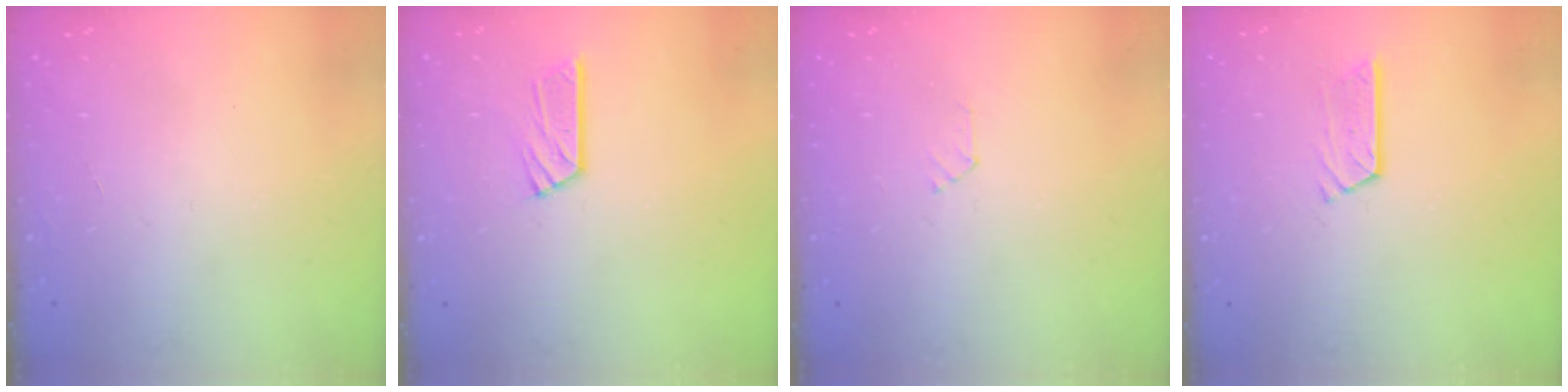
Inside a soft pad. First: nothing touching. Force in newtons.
{"total": 6.9, "press": 6.9, "slide": 0.6}
{"total": 3.0, "press": 3.0, "slide": 0.4}
{"total": 5.3, "press": 5.3, "slide": 0.4}